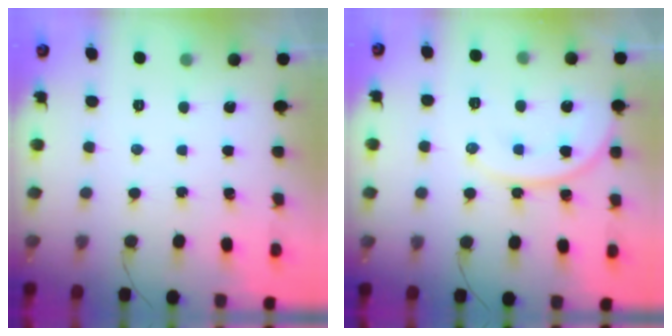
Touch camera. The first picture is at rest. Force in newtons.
{"total": 11.4, "press": 11.4, "slide": 0.7}